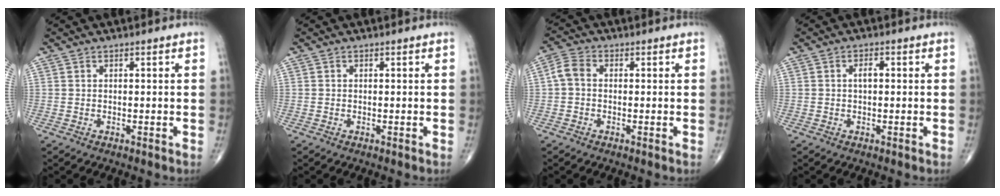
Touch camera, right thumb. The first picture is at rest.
{"total": 0.0}
{"total": 3.7, "force": [-0.1, 2.7, 2.6], "torque": [-0.051, 0.010, -0.012]}
{"total": 1.9, "force": [0.1, 1.0, 1.6], "torque": [-0.026, 0.004, -0.002]}